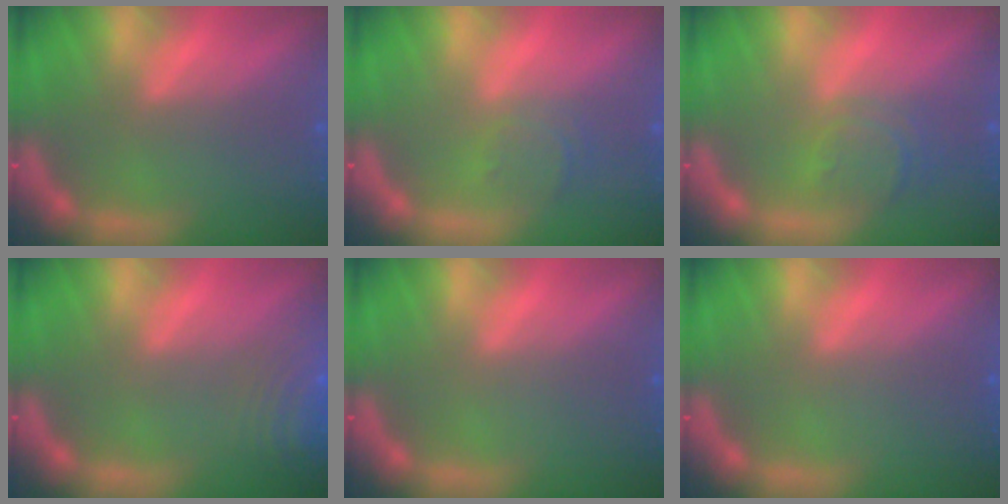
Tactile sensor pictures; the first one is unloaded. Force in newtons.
{"total": 1.9}
{"total": 3.0}
{"total": 9.1}
{"total": 0.0}
{"total": 0.0}